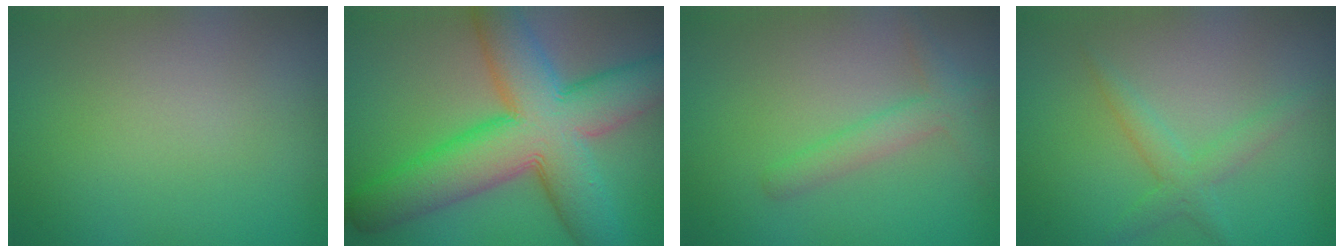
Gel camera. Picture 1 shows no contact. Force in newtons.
{"total": 12.8, "press": 12.8, "slide": 0.5}
{"total": 2.5, "press": 2.5, "slide": 0.1}
{"total": 2.3, "press": 2.3, "slide": 0.1}